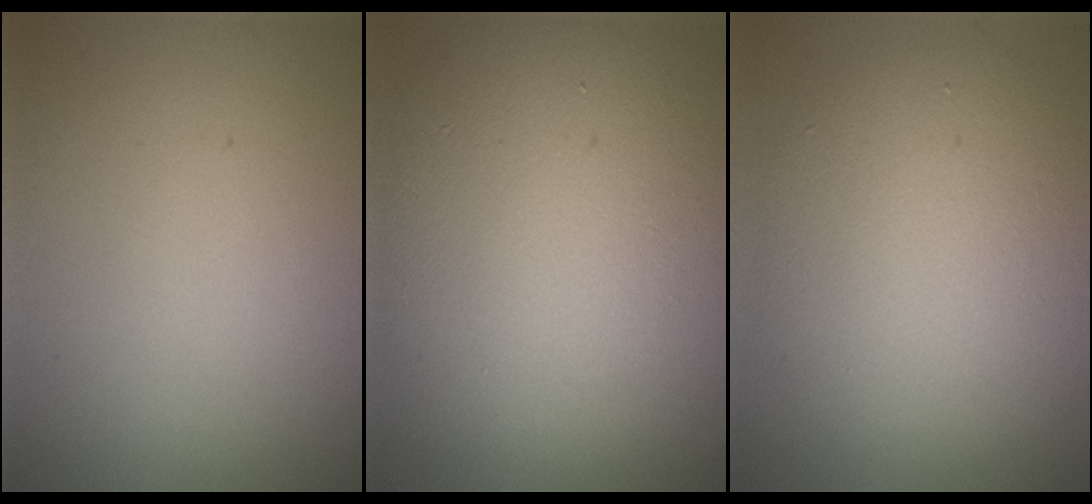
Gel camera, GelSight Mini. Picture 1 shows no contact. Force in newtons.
{"total": 14.5, "press": 14.5, "slide": 0.8}
{"total": 8.8, "press": 8.8, "slide": 0.5}